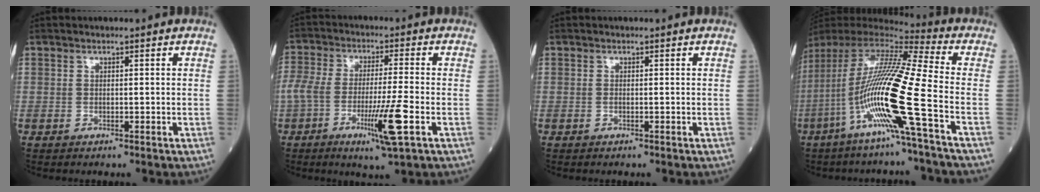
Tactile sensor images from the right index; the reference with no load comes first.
{"total": 10.8, "force": [-4.0, 0.6, 10.0], "torque": [-0.199, -0.008, -0.071]}
{"total": 0.0}
{"total": 19.9, "force": [-6.2, -0.9, 18.8], "torque": [-0.390, -0.024, -0.135]}